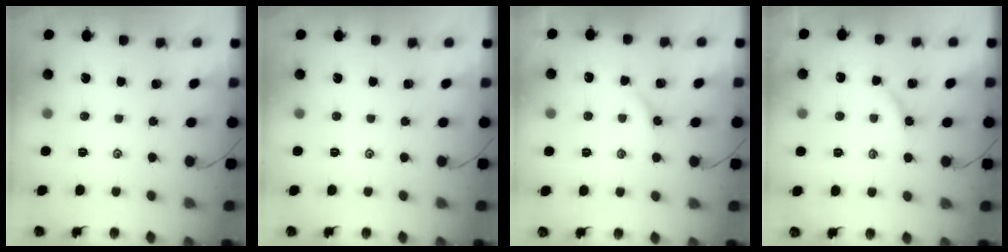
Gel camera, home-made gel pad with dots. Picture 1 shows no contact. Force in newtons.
{"total": 0.0}
{"total": 4.6, "press": 4.5, "slide": 0.8}
{"total": 2.7, "press": 2.6, "slide": 0.5}